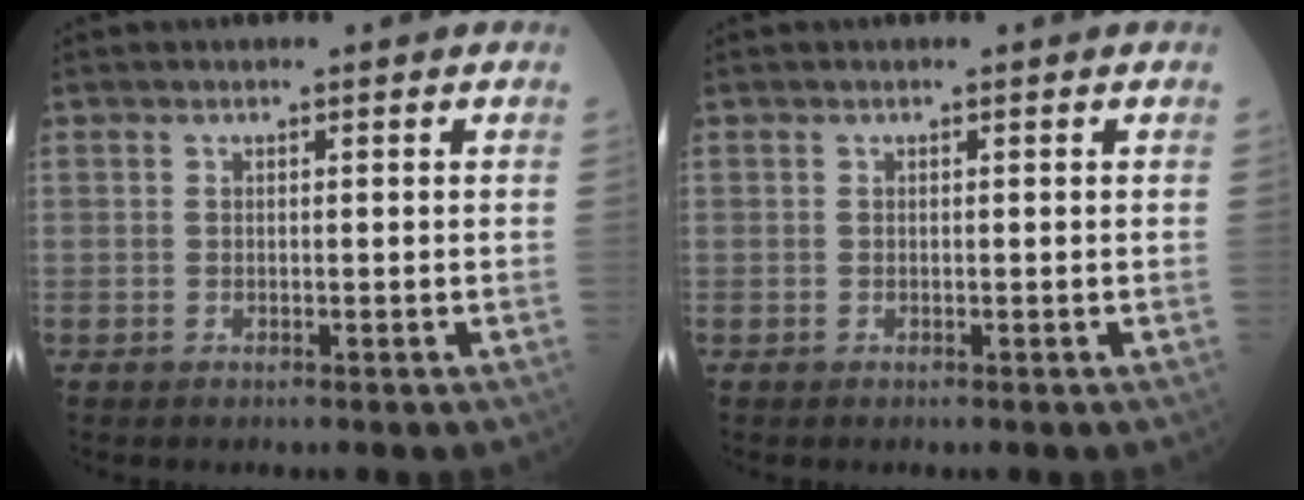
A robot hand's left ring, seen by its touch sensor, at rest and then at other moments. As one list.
[{"total": 0.0}]